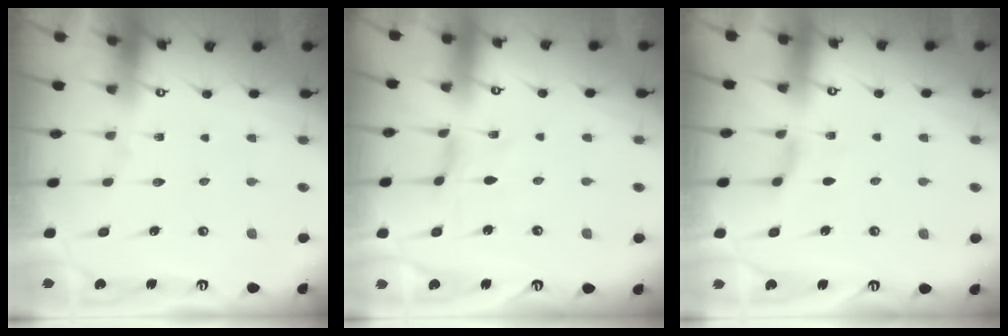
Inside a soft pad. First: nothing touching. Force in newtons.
{"total": 0.0}
{"total": 1.9, "press": 1.9, "slide": 0.4}